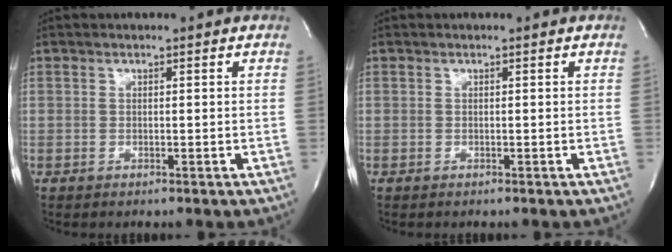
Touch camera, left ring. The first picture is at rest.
{"total": 0.0}